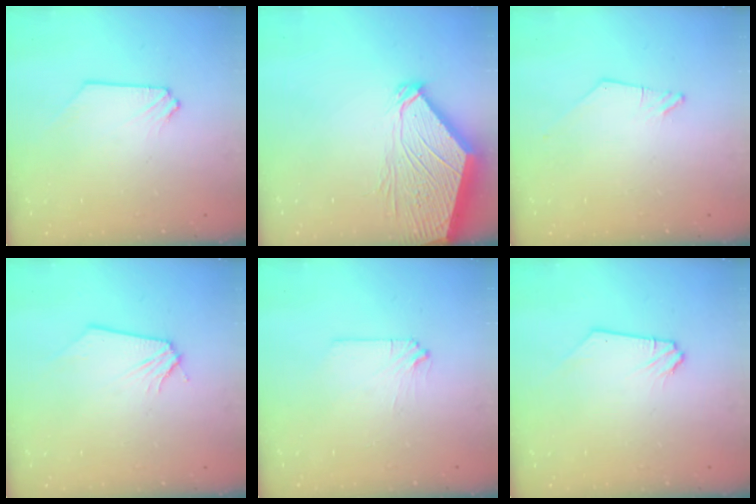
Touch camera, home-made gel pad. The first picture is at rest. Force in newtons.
{"total": 6.7, "press": 6.6, "slide": 0.9}
{"total": 0.0}
{"total": 0.0}
{"total": 1.7, "press": 1.7, "slide": 0.4}
{"total": 0.0}